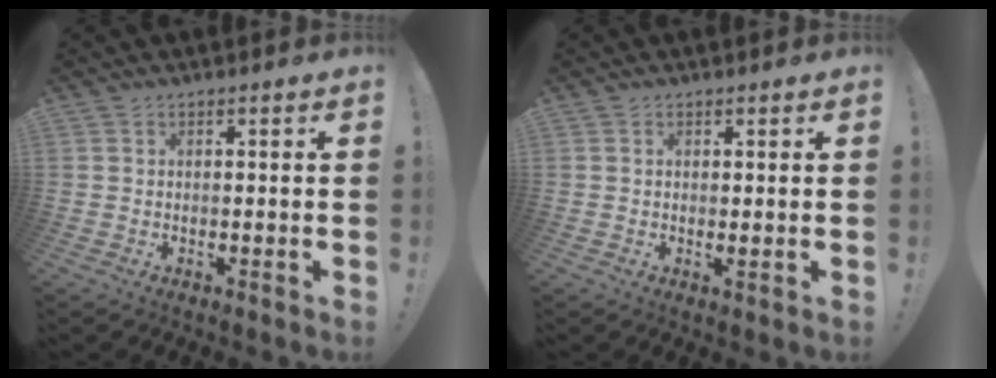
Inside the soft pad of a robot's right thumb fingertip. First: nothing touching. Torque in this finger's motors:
{"motor_torque": [-0.03, -0.13, -0.05, 0.19, -0.02]}